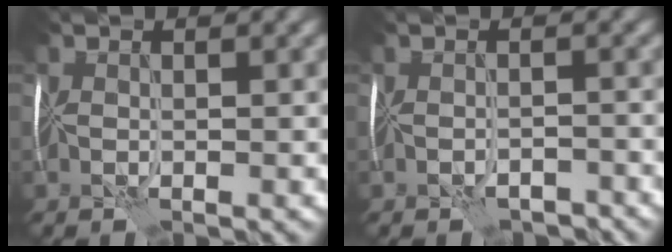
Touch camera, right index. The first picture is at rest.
{"total": 2.9, "force": [-2.6, 0.9, 1.0], "torque": [-0.013, 0.004, -0.035]}